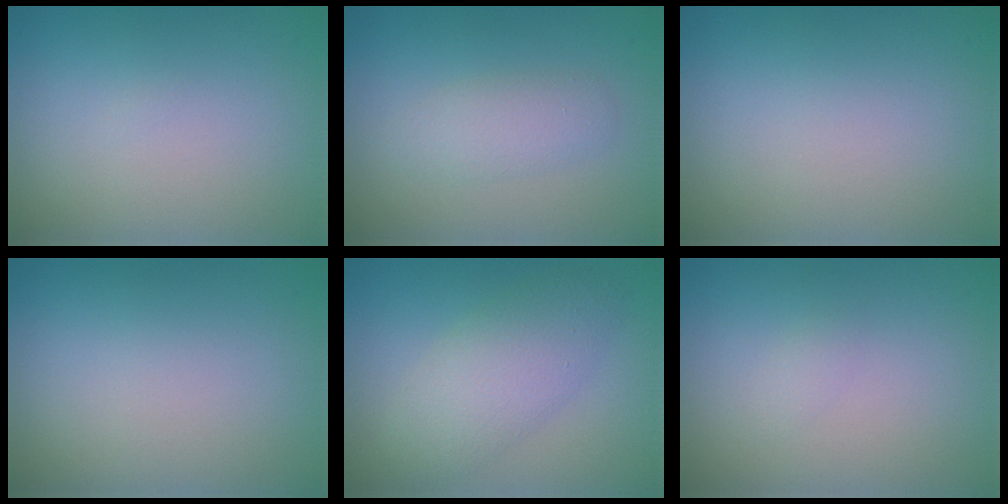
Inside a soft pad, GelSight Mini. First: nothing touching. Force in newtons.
{"total": 2.2, "press": 2.2, "slide": 0.0}
{"total": 0.0}
{"total": 0.0}
{"total": 4.7, "press": 4.7, "slide": 0.0}
{"total": 0.5, "press": 0.5, "slide": 0.1}